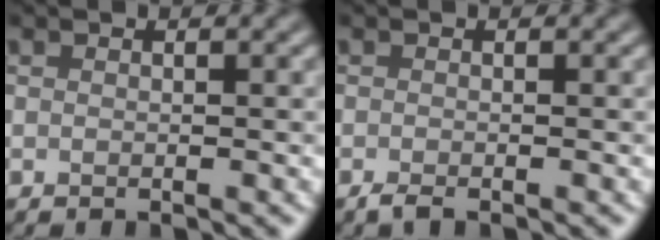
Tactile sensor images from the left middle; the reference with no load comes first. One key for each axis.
{"total": 1.0, "fx": -0.7, "fy": 0.1, "fz": 0.6, "tx": -0.011, "ty": -0.002, "tz": -0.014}